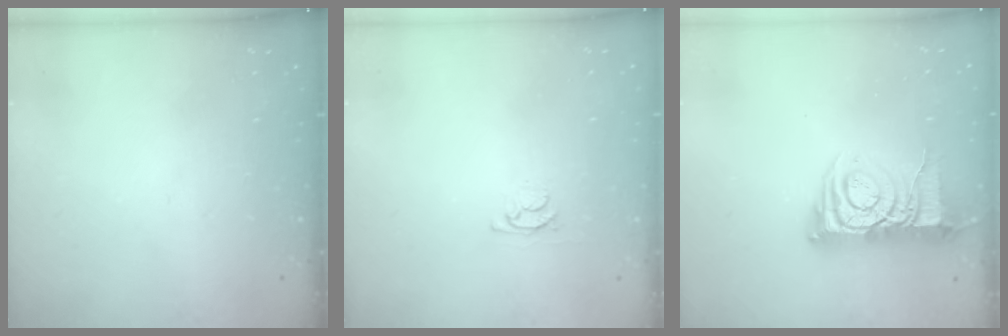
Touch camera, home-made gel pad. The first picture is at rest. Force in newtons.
{"total": 3.3, "press": 3.3, "slide": 0.5}
{"total": 10.2, "press": 10.1, "slide": 1.3}